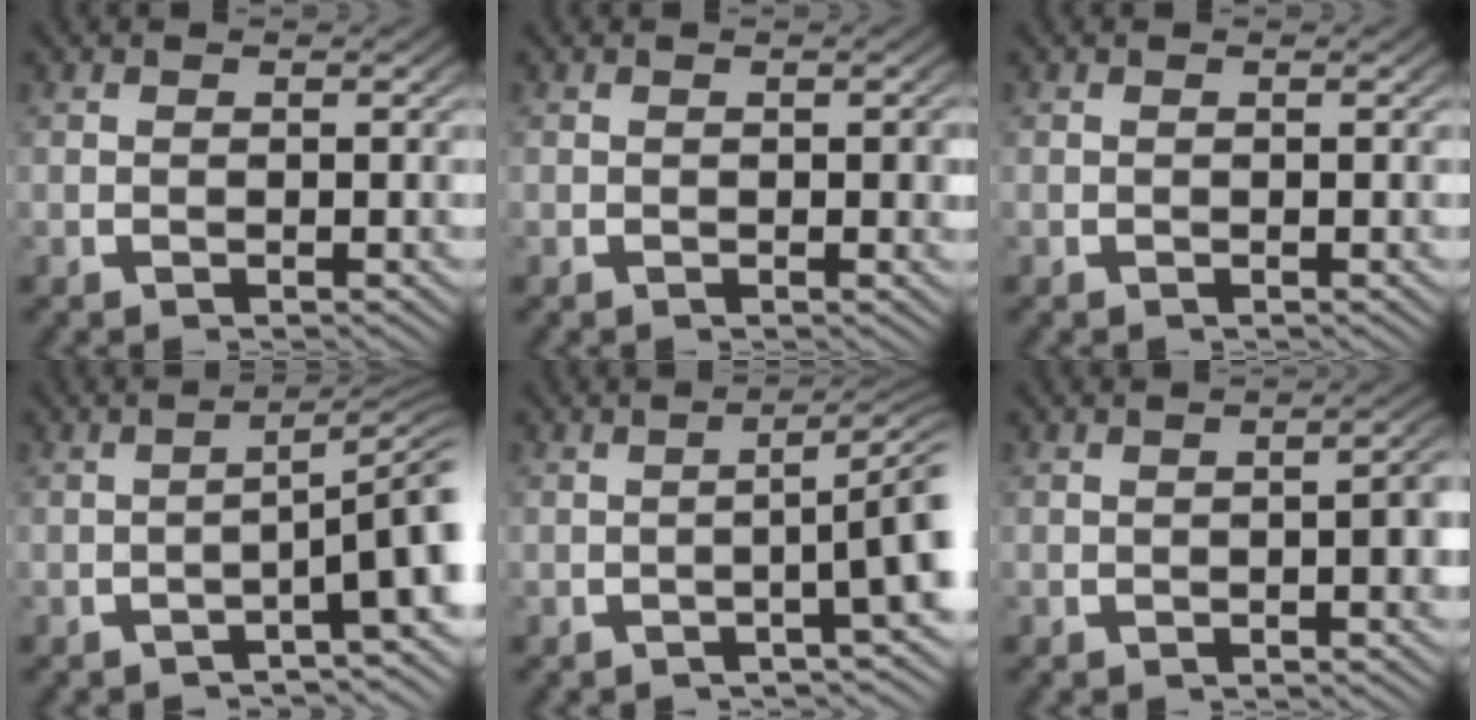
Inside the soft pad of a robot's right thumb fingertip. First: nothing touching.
{"total": 0.8, "force": [0.0, 0.4, 0.7], "torque": [-0.008, -0.005, 0.001]}
{"total": 0.0}
{"total": 5.5, "force": [-2.1, 1.5, 4.9], "torque": [-0.075, -0.005, -0.026]}
{"total": 4.0, "force": [-0.2, 0.6, 3.9], "torque": [-0.059, 0.009, -0.008]}
{"total": 2.7, "force": [-0.6, 0.6, 2.5], "torque": [-0.028, 0.002, -0.008]}